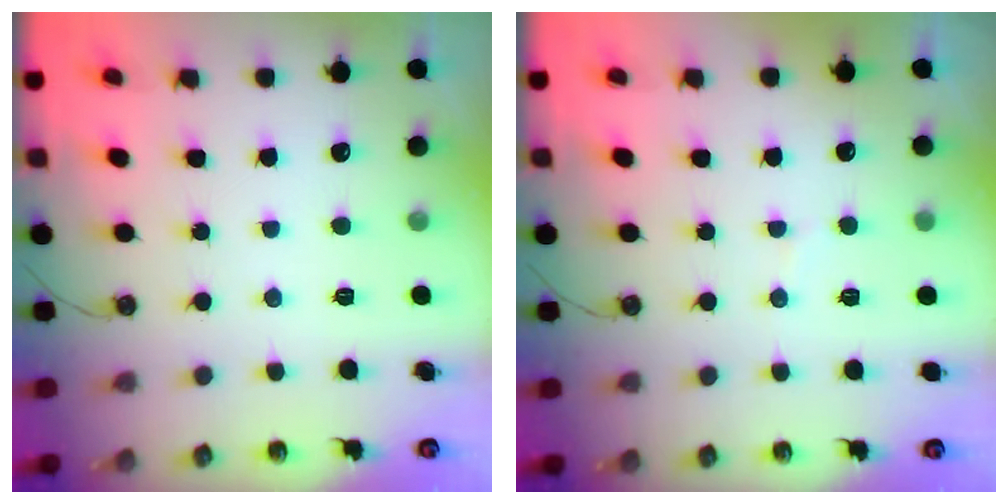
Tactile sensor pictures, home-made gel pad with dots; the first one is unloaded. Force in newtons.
{"total": 2.9, "press": 2.7, "slide": 1.1}